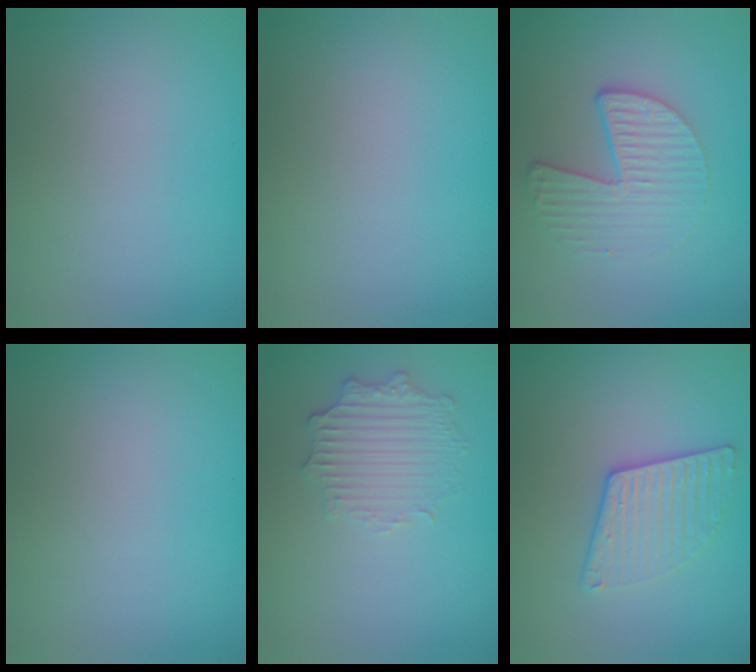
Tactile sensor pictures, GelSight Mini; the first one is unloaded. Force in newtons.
{"total": 0.0}
{"total": 4.5, "press": 3.0, "slide": 3.3}
{"total": 0.0}
{"total": 2.5, "press": 2.3, "slide": 1.0}
{"total": 3.2, "press": 2.9, "slide": 1.5}